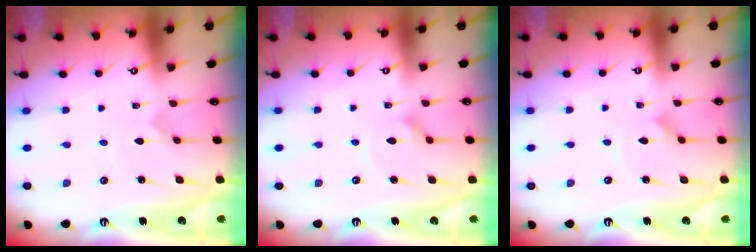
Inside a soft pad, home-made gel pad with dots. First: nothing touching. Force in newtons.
{"total": 2.2, "press": 2.2, "slide": 0.1}
{"total": 2.6, "press": 2.6, "slide": 0.2}